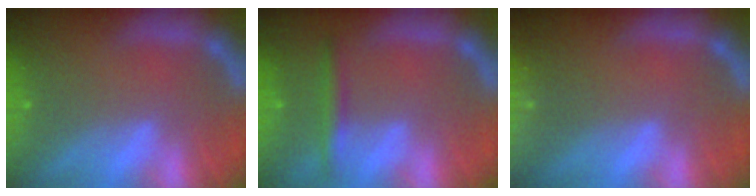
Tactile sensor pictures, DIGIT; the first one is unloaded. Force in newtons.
{"total": 2.4}
{"total": 10.1}